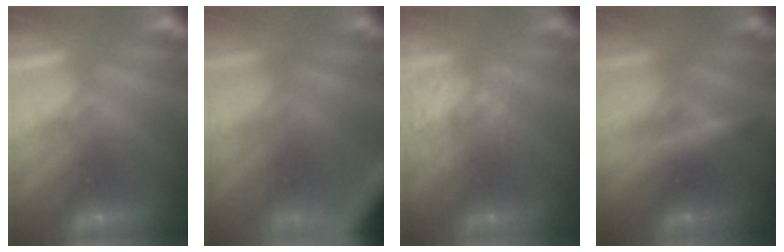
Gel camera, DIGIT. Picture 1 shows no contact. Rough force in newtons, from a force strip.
{"total": 5.8}
{"total": 7.3}
{"total": 2.8}